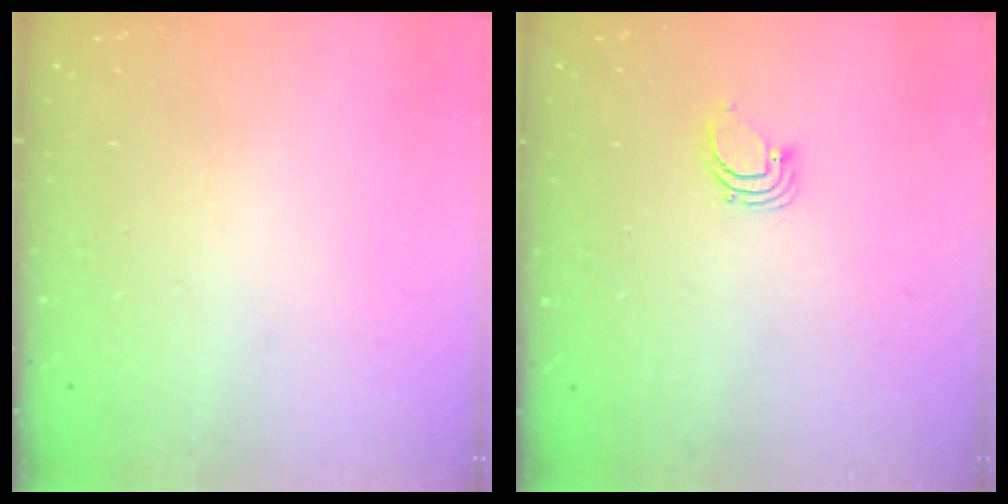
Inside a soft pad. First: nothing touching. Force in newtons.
{"total": 2.5, "press": 2.5, "slide": 0.1}